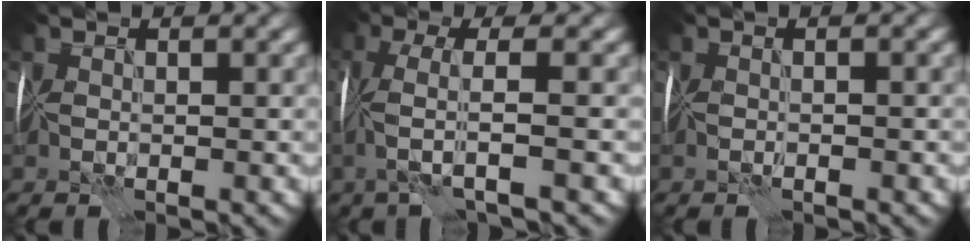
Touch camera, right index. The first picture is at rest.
{"total": 3.6, "force": [-0.7, 0.4, 3.5], "torque": [-0.068, 0.007, -0.022]}
{"total": 1.3, "force": [0.0, 0.5, 1.2], "torque": [-0.008, 0.002, -0.008]}